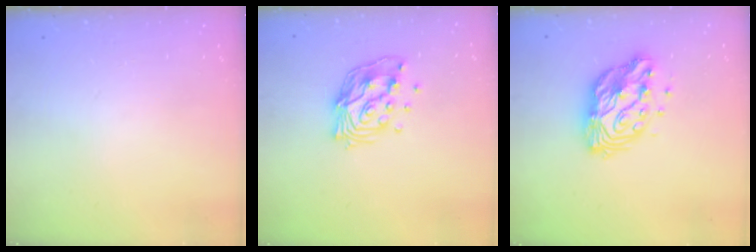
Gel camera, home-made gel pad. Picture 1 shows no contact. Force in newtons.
{"total": 13.1, "press": 13.1, "slide": 1.2}
{"total": 13.4, "press": 13.4, "slide": 1.2}